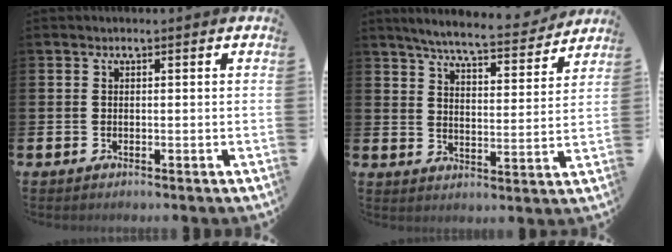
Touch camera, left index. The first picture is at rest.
{"total": 6.5, "force": [6.1, 0.5, 2.2], "torque": [-0.064, -0.040, 0.103]}